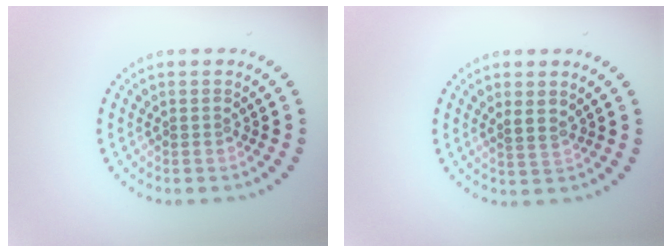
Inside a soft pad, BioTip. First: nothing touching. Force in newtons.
{"total": 1.2, "press": 0.8, "slide": 0.8}